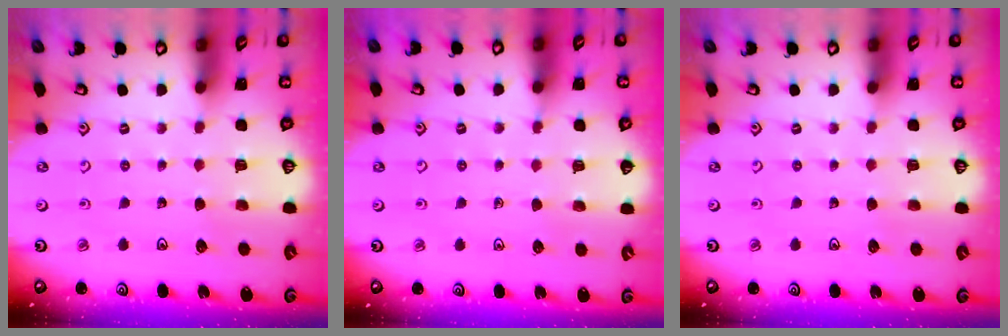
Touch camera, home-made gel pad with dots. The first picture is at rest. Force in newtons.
{"total": 3.6, "press": 3.6, "slide": 0.6}
{"total": 0.0}